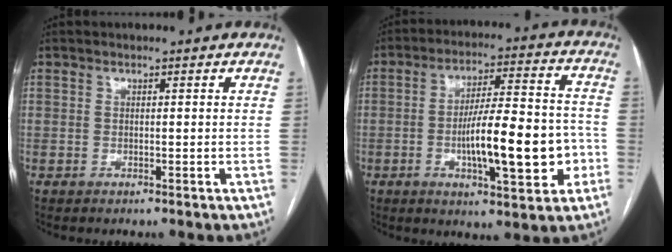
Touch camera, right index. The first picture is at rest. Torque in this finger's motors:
{"motor_torque": [0.98, -0.11, 0.49, 0.18]}